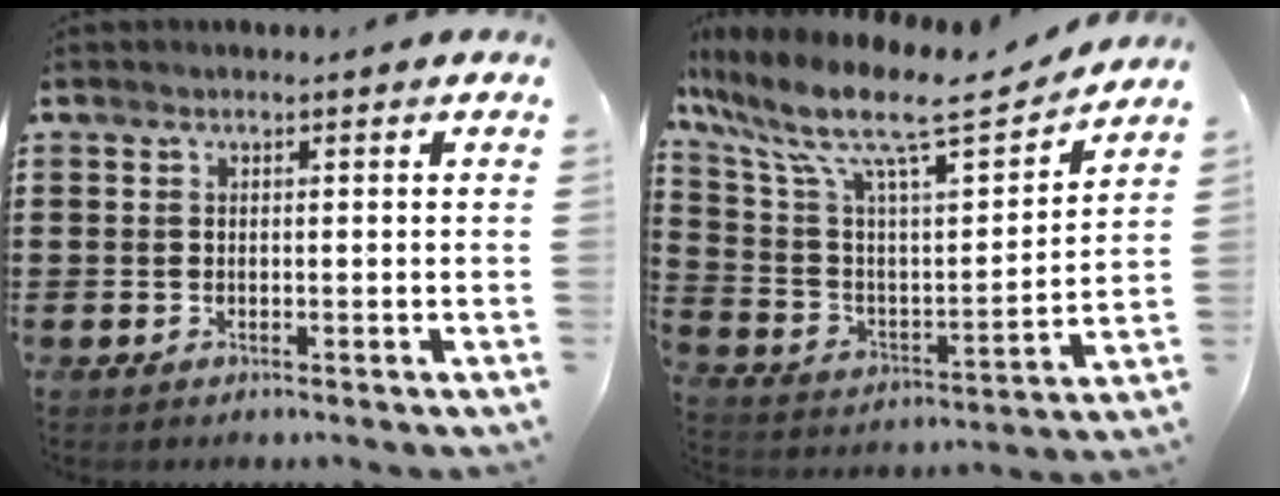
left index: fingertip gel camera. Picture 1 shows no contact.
{"total": 11.7, "force": [8.7, 2.2, 7.5], "torque": [-0.170, -0.056, 0.141]}